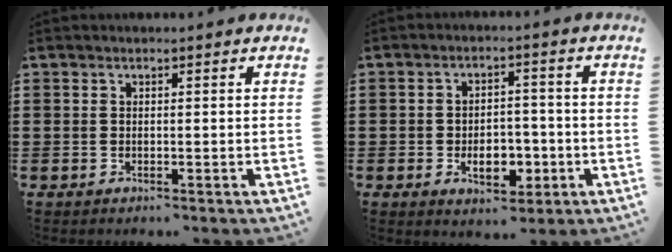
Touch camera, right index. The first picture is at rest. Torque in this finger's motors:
{"motor_torque": [0.24, -0.13, 0.43, 0.09]}